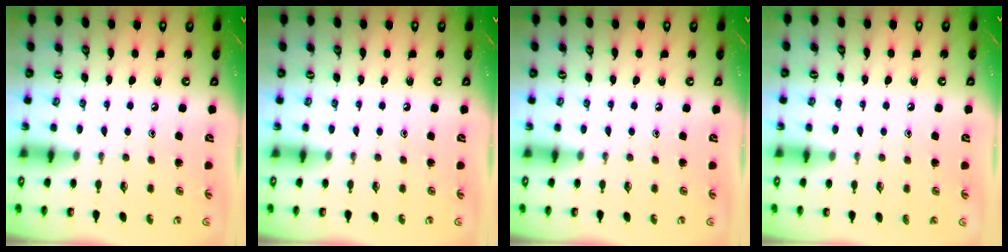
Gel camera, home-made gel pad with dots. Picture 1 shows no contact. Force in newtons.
{"total": 0.0}
{"total": 0.0}
{"total": 2.0, "press": 2.0, "slide": 0.2}